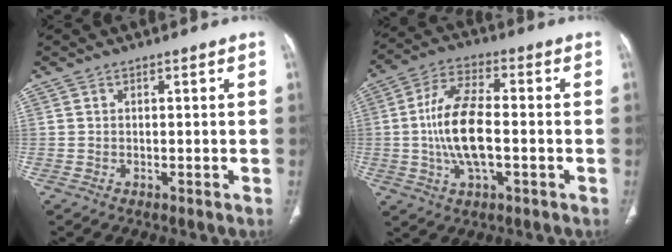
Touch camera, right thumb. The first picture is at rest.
{"total": 12.9, "force": [-1.3, 5.7, 11.5], "torque": [-0.228, 0.016, -0.028]}